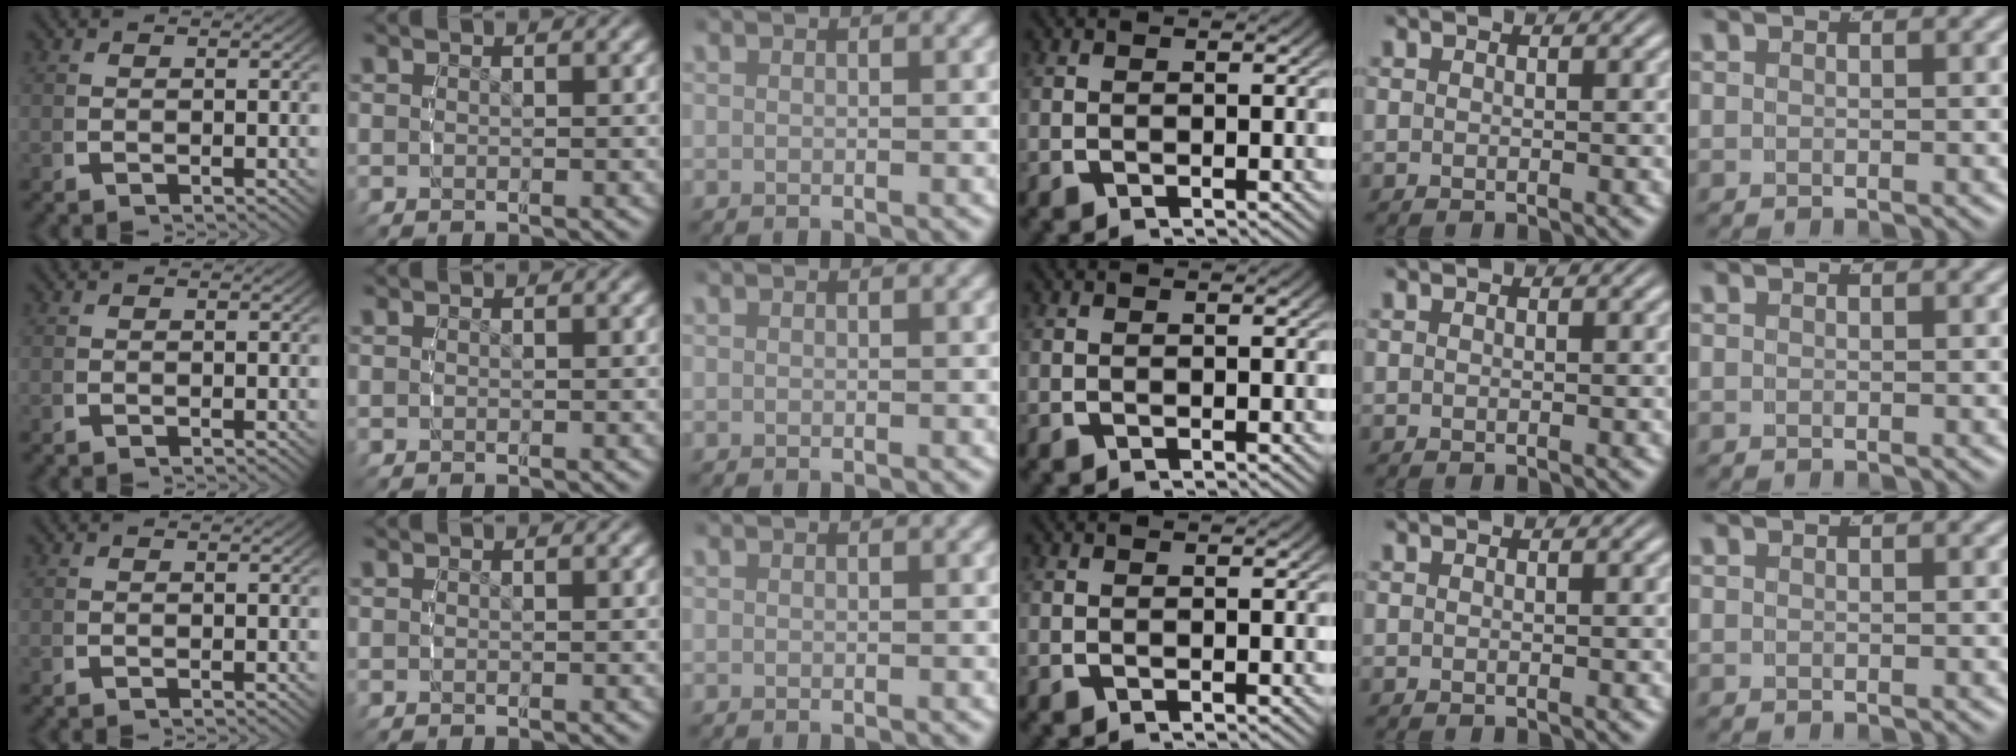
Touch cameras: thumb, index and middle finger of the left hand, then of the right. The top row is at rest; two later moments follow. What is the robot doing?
{"motion": "reach", "object": "paper towel"}